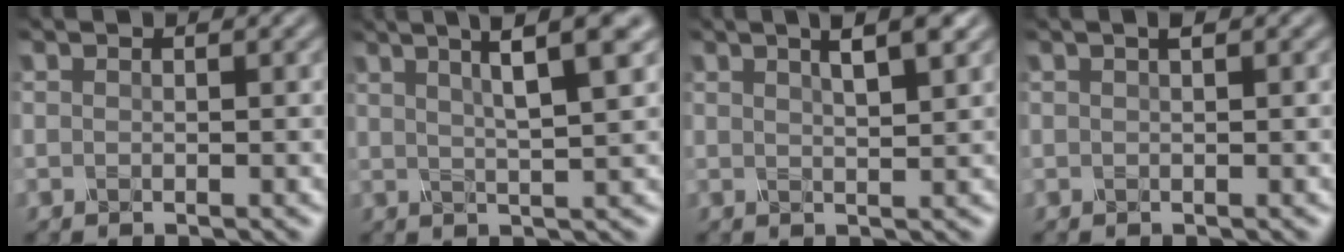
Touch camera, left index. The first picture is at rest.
{"total": 7.0, "force": [3.4, 1.4, 5.9], "torque": [-0.074, 0.022, 0.044]}
{"total": 4.9, "force": [2.7, 1.5, 3.8], "torque": [-0.032, 0.020, 0.021]}
{"total": 1.4, "force": [0.6, 0.5, 1.2], "torque": [-0.006, 0.002, -0.002]}